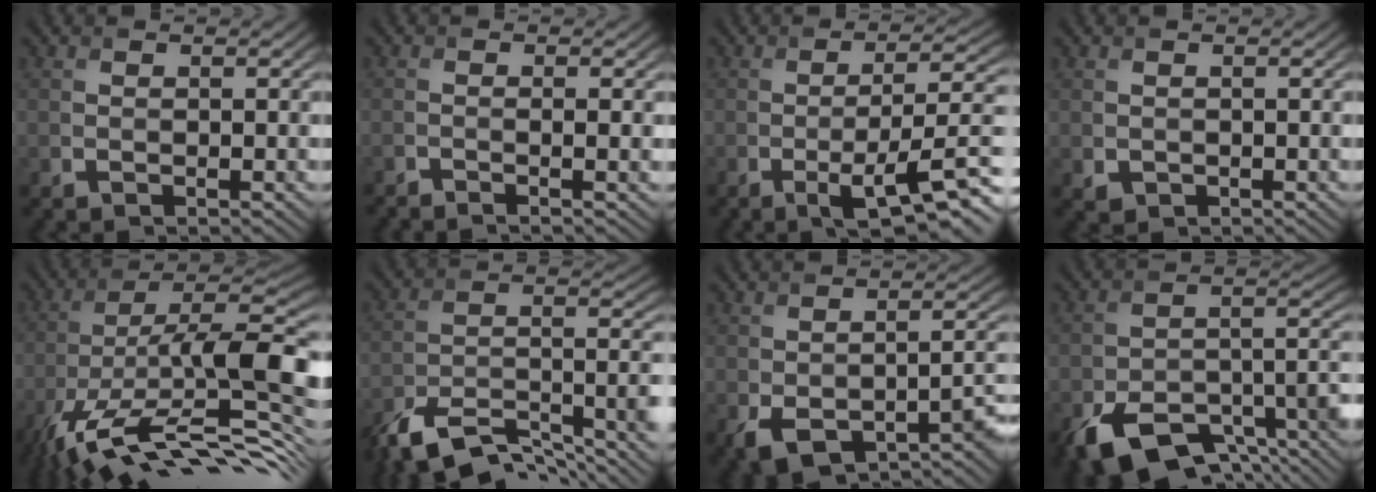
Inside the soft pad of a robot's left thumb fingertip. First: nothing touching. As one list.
[{"total": 1.5, "force": [-0.8, 0.2, 1.3], "torque": [-0.015, 0.002, -0.020]}, {"total": 9.5, "force": [-3.7, 2.4, 8.4], "torque": [-0.137, -0.007, -0.054]}, {"total": 0.9, "force": [-0.1, 0.8, 0.3], "torque": [-0.009, -0.008, 0.001]}, {"total": 17.0, "force": [-7.4, 4.9, 14.5], "torque": [-0.250, 0.015, -0.143]}, {"total": 13.3, "force": [-10.1, 4.2, 7.5], "torque": [-0.146, -0.008, -0.182]}, {"total": 9.3, "force": [-4.8, 4.7, 6.4], "torque": [-0.099, -0.033, -0.064]}, {"total": 13.7, "force": [-8.5, 6.9, 8.3], "torque": [-0.153, -0.035, -0.130]}]